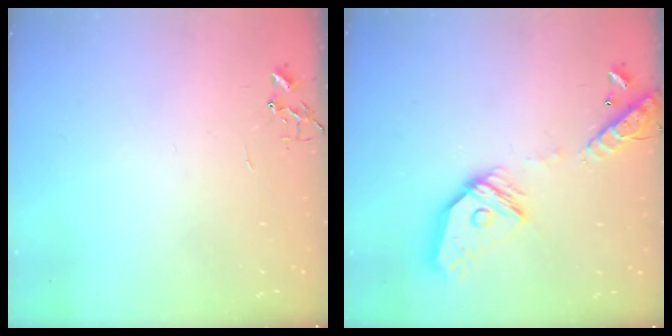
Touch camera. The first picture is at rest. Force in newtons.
{"total": 17.2, "press": 17.0, "slide": 2.2}